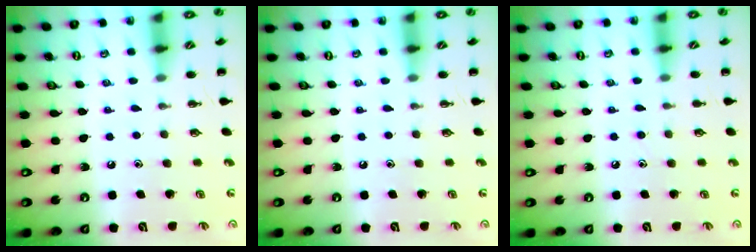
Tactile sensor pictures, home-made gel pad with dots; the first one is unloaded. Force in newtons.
{"total": 0.0}
{"total": 4.1, "press": 3.7, "slide": 1.7}